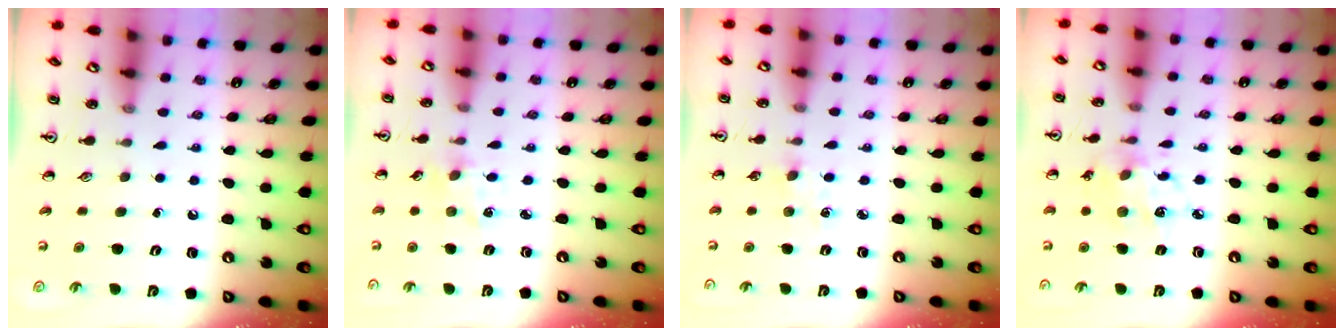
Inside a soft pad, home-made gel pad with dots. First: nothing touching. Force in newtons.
{"total": 1.5, "press": 1.5, "slide": 0.3}
{"total": 2.7, "press": 2.7, "slide": 0.4}
{"total": 7.0, "press": 7.0, "slide": 0.4}